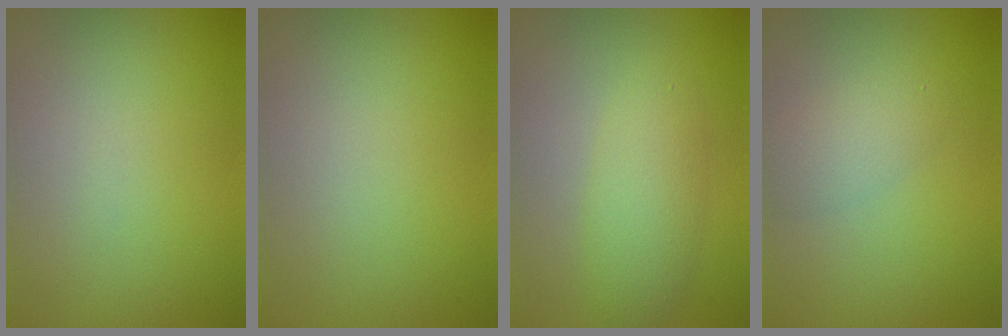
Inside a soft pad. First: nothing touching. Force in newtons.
{"total": 0.0}
{"total": 3.3, "press": 3.3, "slide": 0.1}
{"total": 2.1, "press": 2.1, "slide": 0.0}